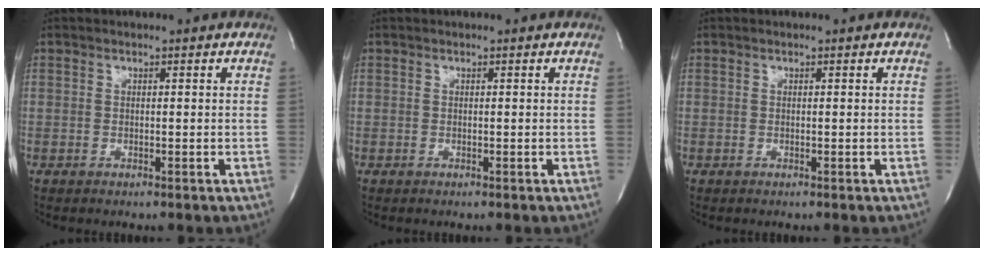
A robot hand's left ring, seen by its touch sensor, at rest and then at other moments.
{"total": 0.0}
{"total": 0.0}